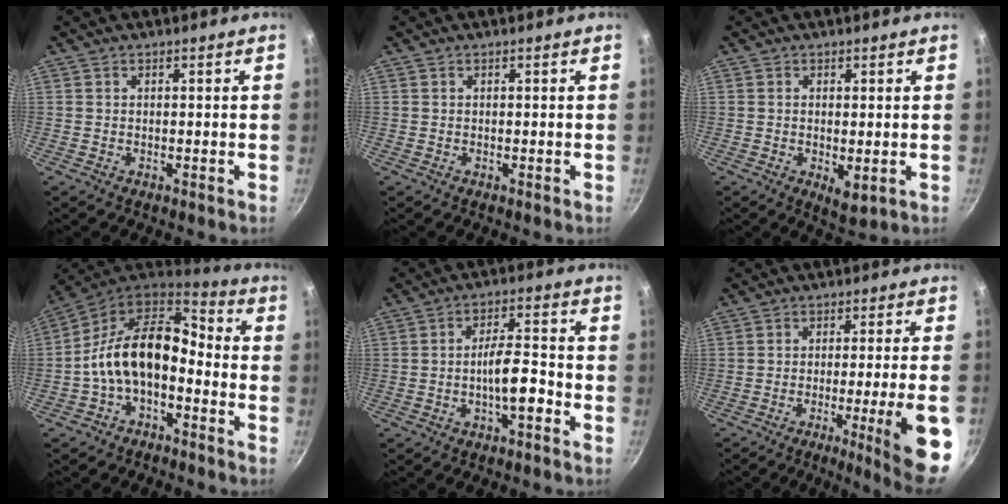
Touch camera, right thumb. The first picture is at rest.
{"total": 0.0}
{"total": 3.8, "force": [-0.4, 1.6, 3.4], "torque": [-0.056, -0.015, -0.004]}
{"total": 15.2, "force": [-3.3, 9.4, 11.4], "torque": [-0.184, 0.058, -0.076]}
{"total": 7.5, "force": [-2.9, 2.3, 6.6], "torque": [-0.097, 0.035, -0.050]}
{"total": 13.5, "force": [-4.8, 0.8, 12.5], "torque": [-0.164, 0.018, -0.062]}